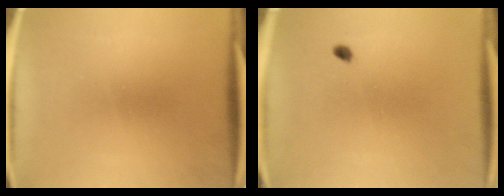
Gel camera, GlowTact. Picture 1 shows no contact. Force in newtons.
{"total": 1.6}